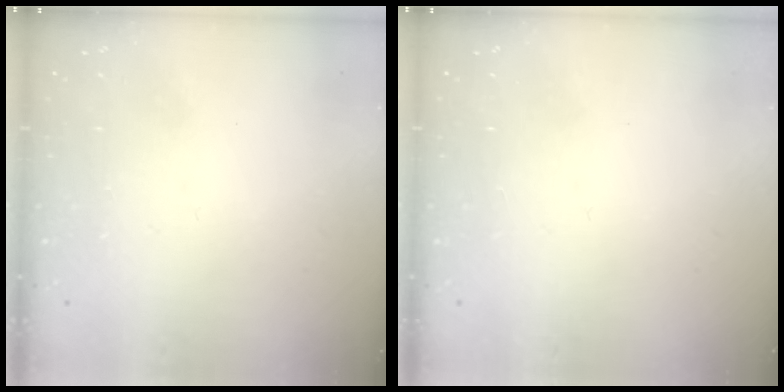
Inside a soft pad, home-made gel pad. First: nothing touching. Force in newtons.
{"total": 0.0}